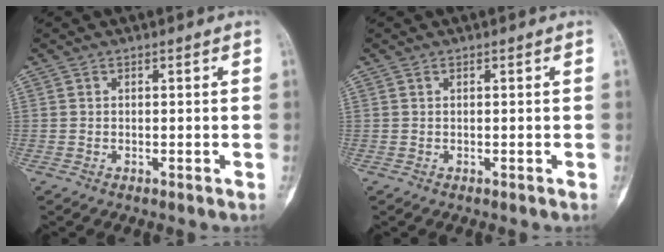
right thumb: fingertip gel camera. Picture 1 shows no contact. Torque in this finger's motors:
{"motor_torque": [0.44, -0.27, 0.04, -0.04, 0.00]}